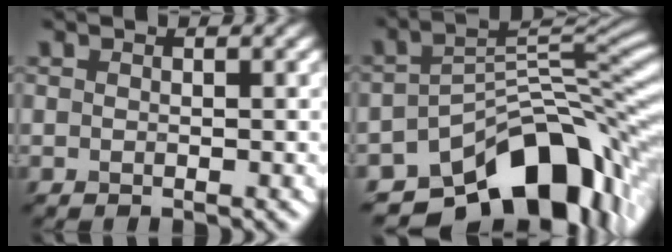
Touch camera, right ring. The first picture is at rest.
{"total": 12.0, "force": [-7.5, 6.0, 7.1], "torque": [-0.094, -0.006, -0.129]}